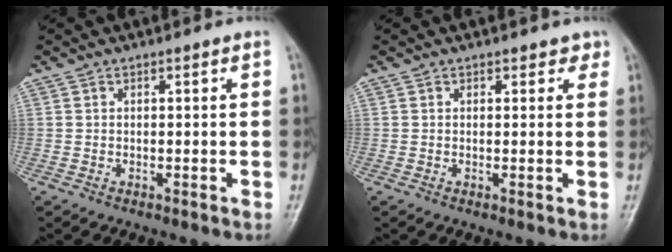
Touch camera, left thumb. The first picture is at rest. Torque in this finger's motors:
{"motor_torque": [0.03, -0.09, -0.27, 0.07, 0.02]}